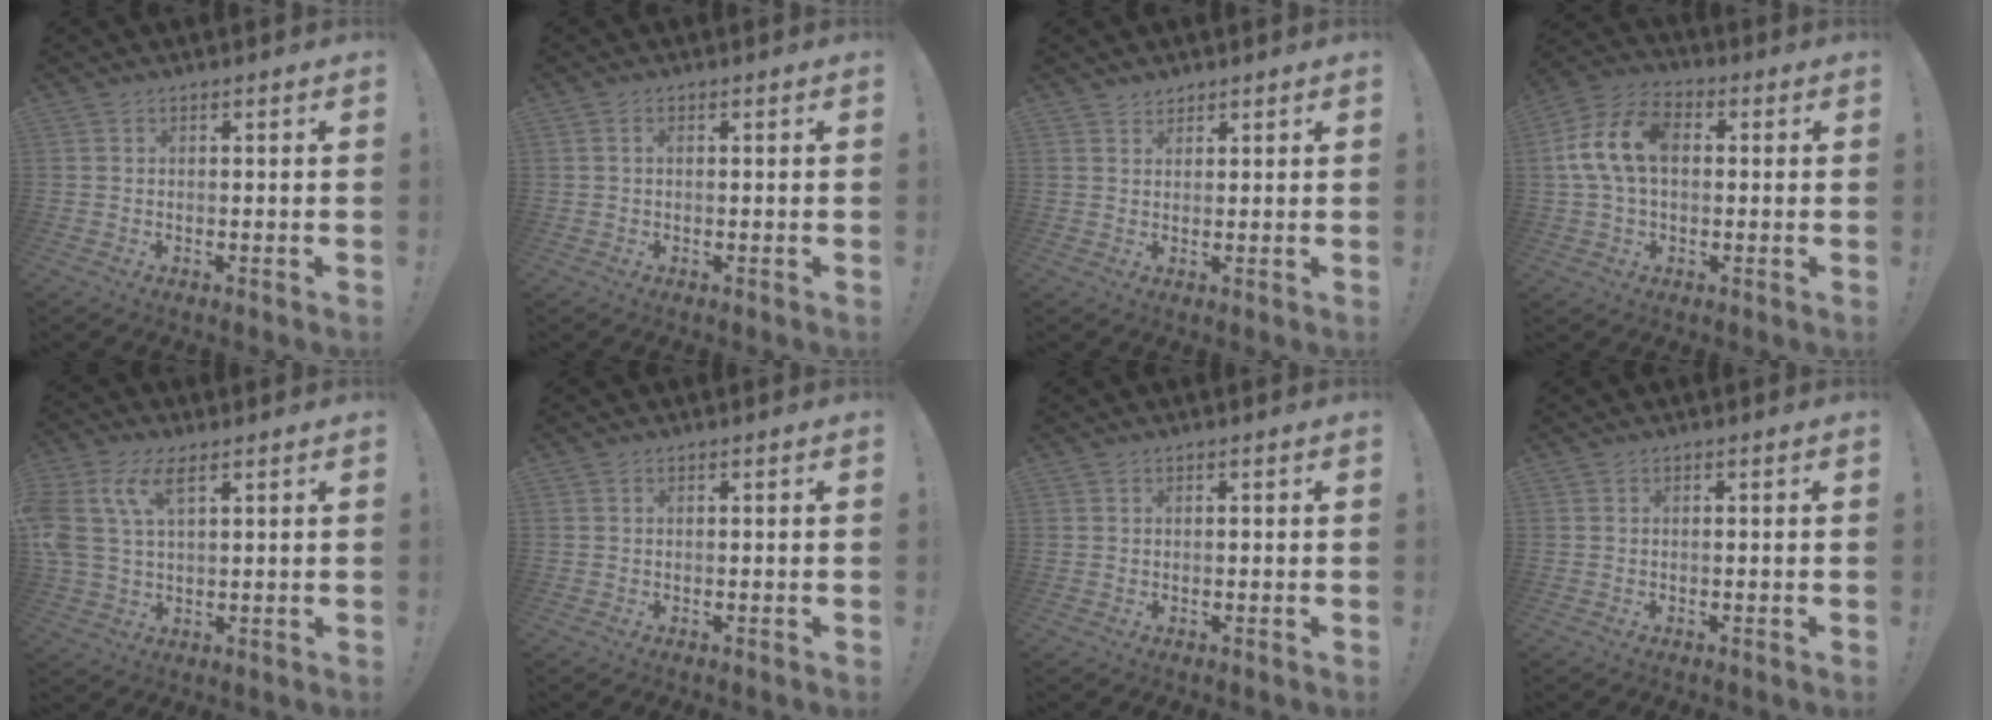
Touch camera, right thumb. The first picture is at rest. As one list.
[{"total": 1.0, "force": [0.1, 0.3, 0.9], "torque": [-0.025, 0.006, 0.001]}, {"total": 2.0, "force": [1.7, 0.9, 0.1], "torque": [0.006, -0.013, 0.032]}, {"total": 13.9, "force": [1.4, 8.9, 10.6], "torque": [-0.212, 0.013, 0.025]}, {"total": 11.5, "force": [4.8, 6.3, 8.3], "torque": [-0.187, -0.003, 0.091]}, {"total": 0.0}, {"total": 0.8, "force": [0.2, 0.7, -0.3], "torque": [0.012, 0.000, 0.002]}, {"total": 0.0}]